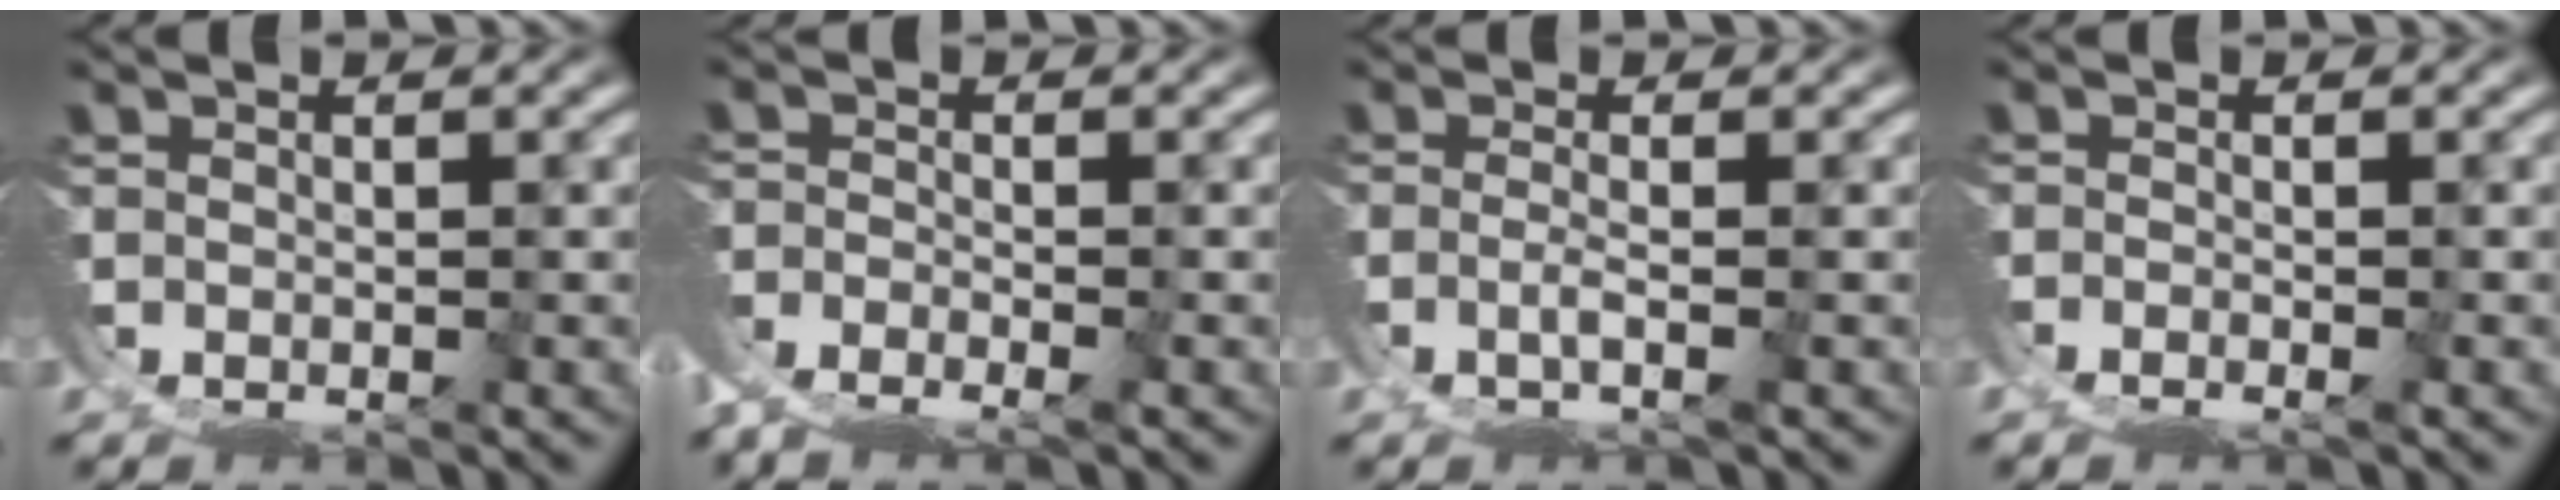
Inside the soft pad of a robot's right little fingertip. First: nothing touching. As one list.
[{"total": 7.2, "force": [-3.5, 5.0, 3.7], "torque": [-0.079, -0.028, -0.050]}, {"total": 2.4, "force": [-0.7, 0.5, 2.2], "torque": [-0.038, -0.018, -0.001]}, {"total": 3.5, "force": [-2.5, 1.8, 1.7], "torque": [-0.028, -0.014, -0.034]}]